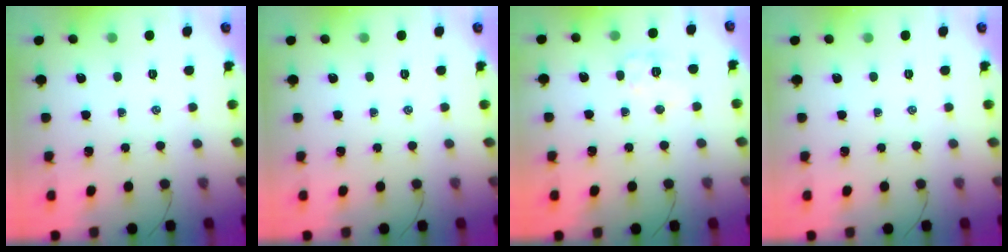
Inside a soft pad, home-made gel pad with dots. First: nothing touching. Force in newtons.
{"total": 0.0}
{"total": 6.9, "press": 6.9, "slide": 0.3}
{"total": 0.0}